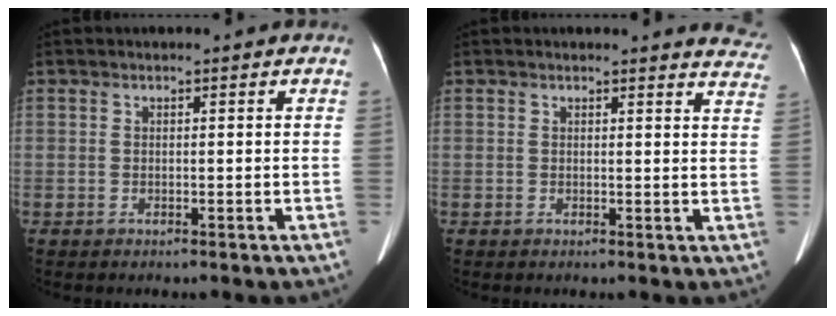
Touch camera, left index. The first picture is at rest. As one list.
[{"total": 6.0, "force": [6.0, 0.8, 0.1], "torque": [0.022, -0.043, 0.028]}]